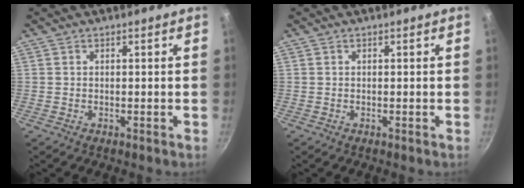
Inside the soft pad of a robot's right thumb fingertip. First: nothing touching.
{"total": 0.0}